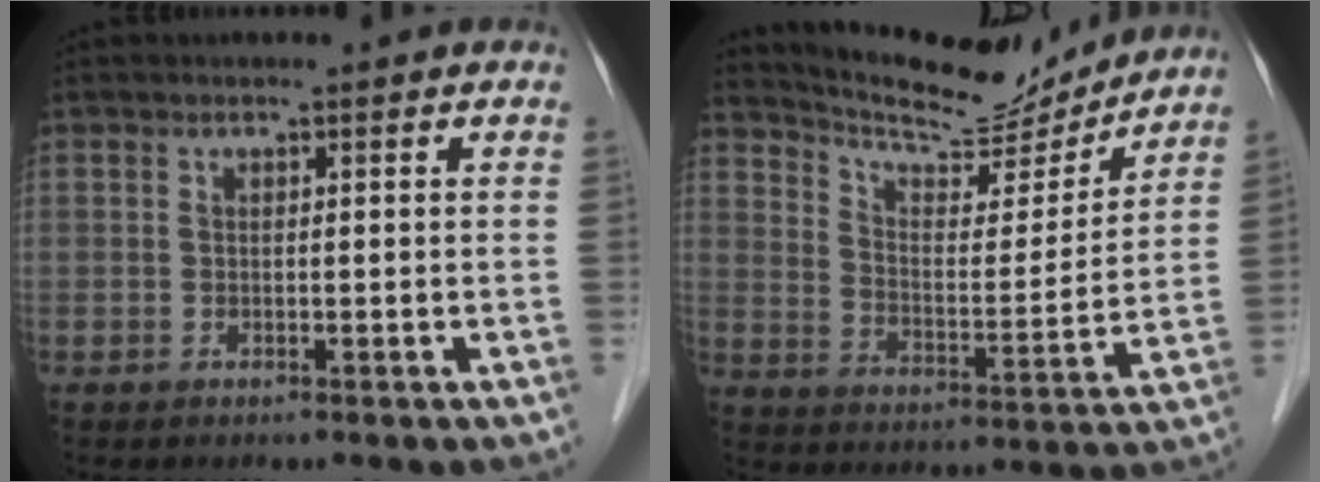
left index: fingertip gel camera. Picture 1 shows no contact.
{"total": 14.3, "force": [13.6, 2.3, 3.6], "torque": [-0.065, -0.016, 0.209]}